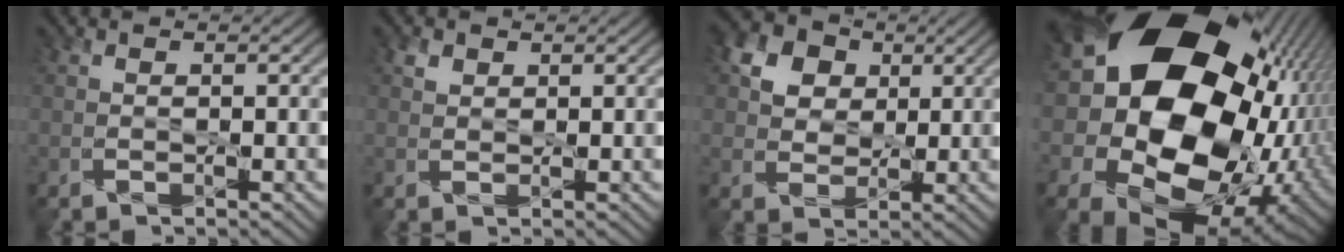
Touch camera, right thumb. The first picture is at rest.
{"total": 1.4, "force": [1.0, 1.0, 0.1], "torque": [-0.002, 0.001, 0.018]}
{"total": 7.0, "force": [3.2, 5.6, 2.6], "torque": [-0.085, 0.017, 0.048]}
{"total": 23.4, "force": [5.1, 17.9, 14.1], "torque": [-0.309, -0.012, 0.112]}